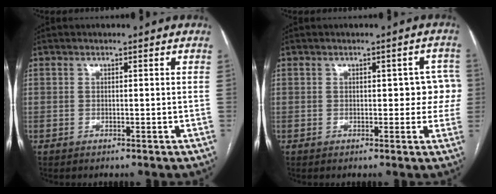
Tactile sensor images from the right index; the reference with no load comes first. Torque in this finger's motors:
{"motor_torque": [0.15, -0.03, 0.06, 0.02]}